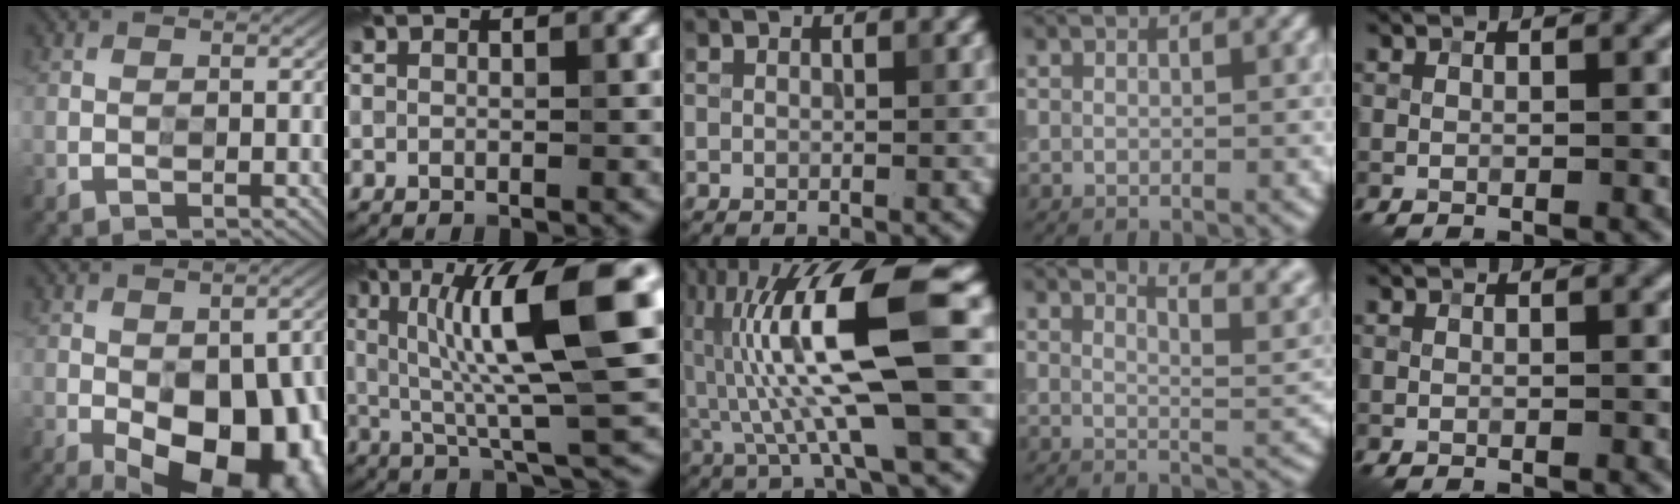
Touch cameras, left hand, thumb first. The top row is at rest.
{"thumb": {"total": 18.8, "force": [-8.6, 10.4, 13.0], "torque": [-0.162, -0.037, -0.089]}, "index": {"total": 11.6, "force": [2.6, 2.0, 11.2], "torque": [-0.174, 0.009, 0.045]}, "middle": {"total": 12.2, "force": [0.1, 2.2, 12.0], "torque": [-0.230, 0.024, 0.004]}, "ring": {"total": 6.0, "force": [4.5, 1.3, 3.7], "torque": [-0.040, 0.014, 0.061]}}